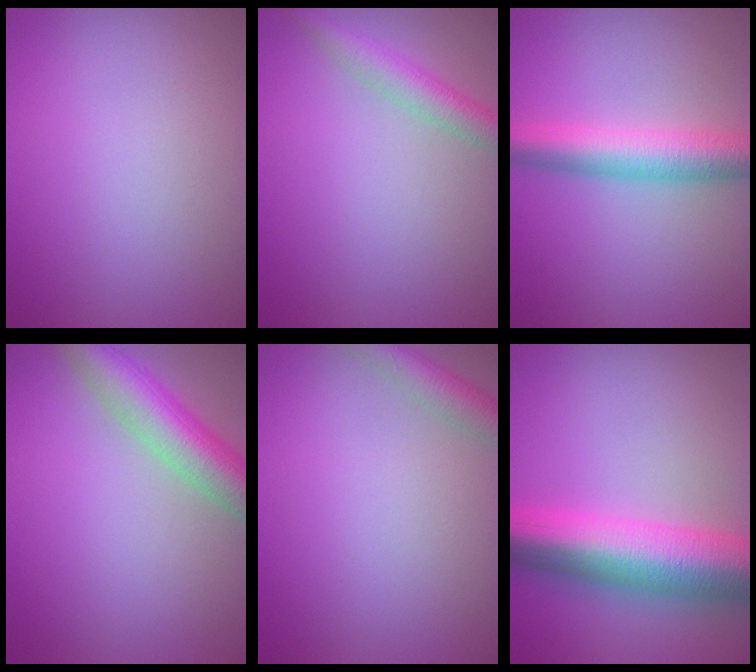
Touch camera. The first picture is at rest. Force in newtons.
{"total": 2.9, "press": 2.9, "slide": 0.2}
{"total": 5.5, "press": 5.5, "slide": 0.1}
{"total": 5.8, "press": 5.8, "slide": 0.4}
{"total": 2.9, "press": 2.9, "slide": 0.2}
{"total": 10.8, "press": 10.8, "slide": 0.2}